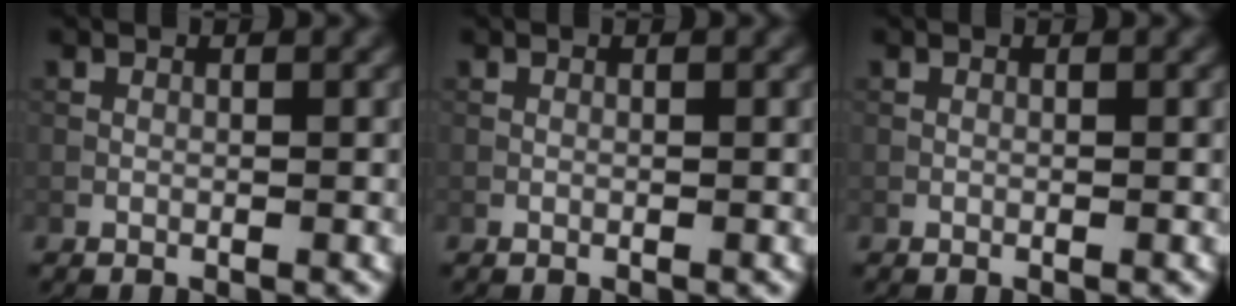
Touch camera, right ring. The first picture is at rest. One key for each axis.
{"total": 0.0}
{"total": 0.0}